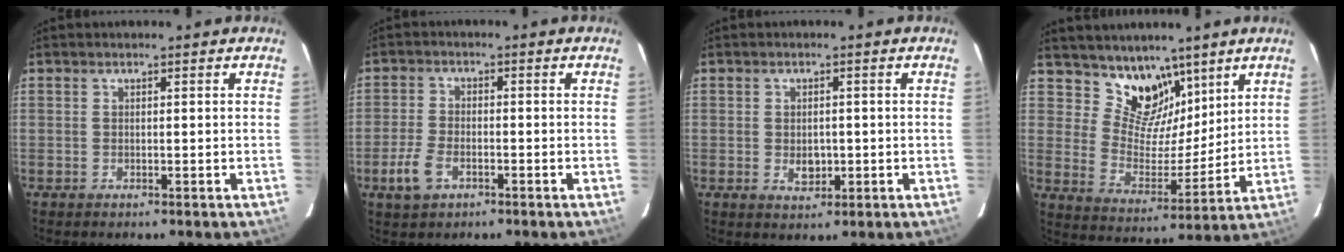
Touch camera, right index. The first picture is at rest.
{"total": 5.8, "force": [-2.9, 3.3, 3.8], "torque": [-0.095, -0.002, -0.053]}
{"total": 3.4, "force": [-0.6, 2.5, 2.2], "torque": [-0.036, -0.002, -0.005]}
{"total": 11.1, "force": [8.0, 6.8, 3.8], "torque": [-0.063, -0.012, 0.146]}